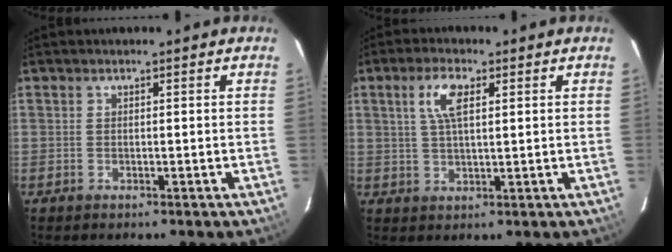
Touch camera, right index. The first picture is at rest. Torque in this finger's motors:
{"motor_torque": [0.27, -0.04, 0.31, 0.10]}